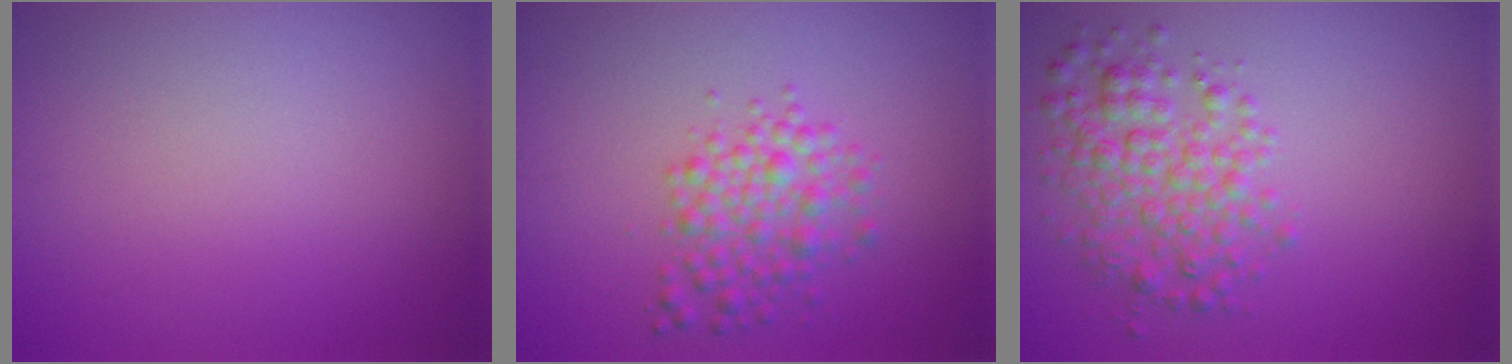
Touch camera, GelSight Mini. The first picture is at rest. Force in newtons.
{"total": 3.3, "press": 3.3, "slide": 0.1}
{"total": 3.9, "press": 3.9, "slide": 0.1}